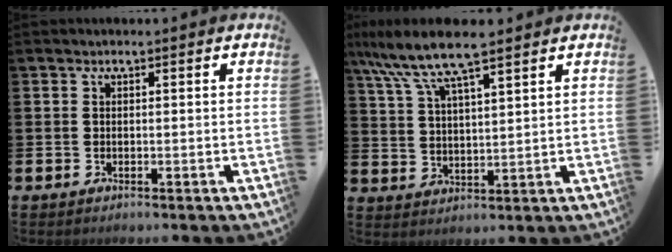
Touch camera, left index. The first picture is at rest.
{"total": 8.6, "force": [7.2, 1.1, 4.6], "torque": [-0.113, -0.021, 0.130]}